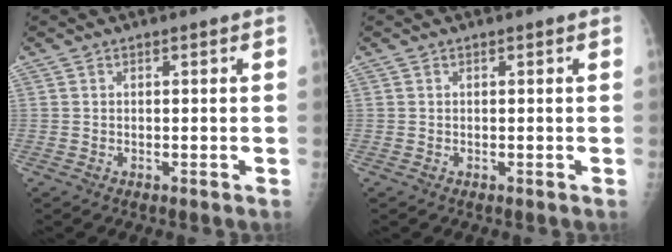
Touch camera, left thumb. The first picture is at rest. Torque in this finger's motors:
{"motor_torque": [-0.01, 0.01, -0.08, -0.05, 0.00]}